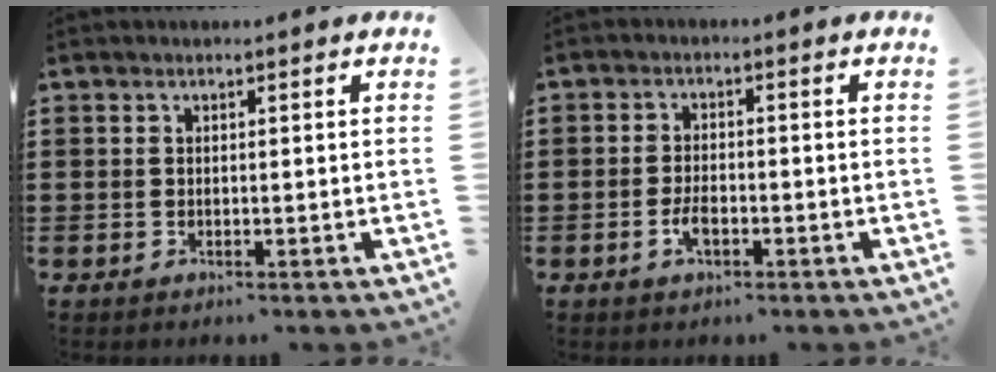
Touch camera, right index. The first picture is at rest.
{"total": 2.9, "force": [-1.2, 1.2, 2.4], "torque": [-0.049, -0.002, -0.022]}